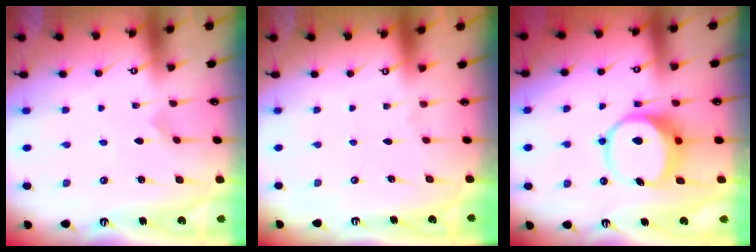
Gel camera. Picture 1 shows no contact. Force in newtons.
{"total": 0.0}
{"total": 9.4, "press": 9.3, "slide": 1.1}